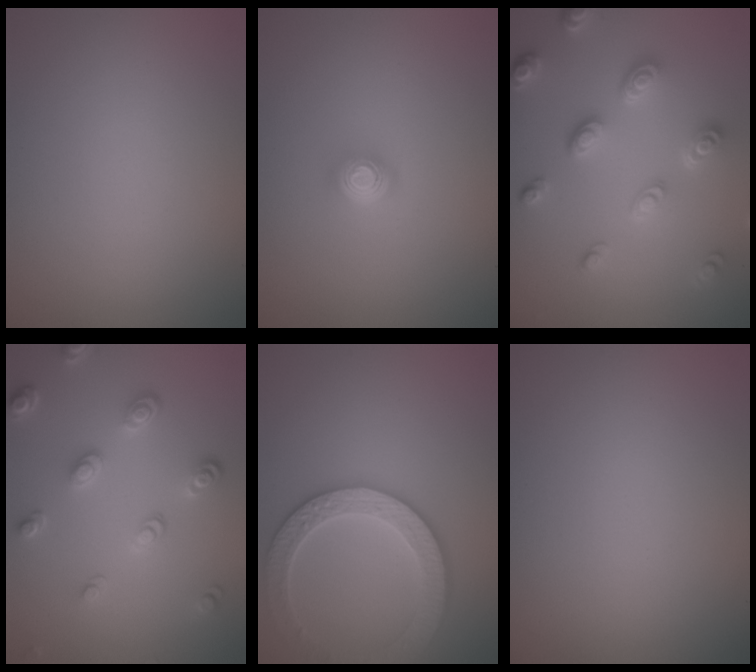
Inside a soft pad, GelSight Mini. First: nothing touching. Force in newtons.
{"total": 2.1, "press": 1.4, "slide": 1.6}
{"total": 4.6, "press": 3.5, "slide": 2.9}
{"total": 3.7, "press": 2.8, "slide": 2.3}
{"total": 3.9, "press": 3.9, "slide": 0.6}
{"total": 0.0}